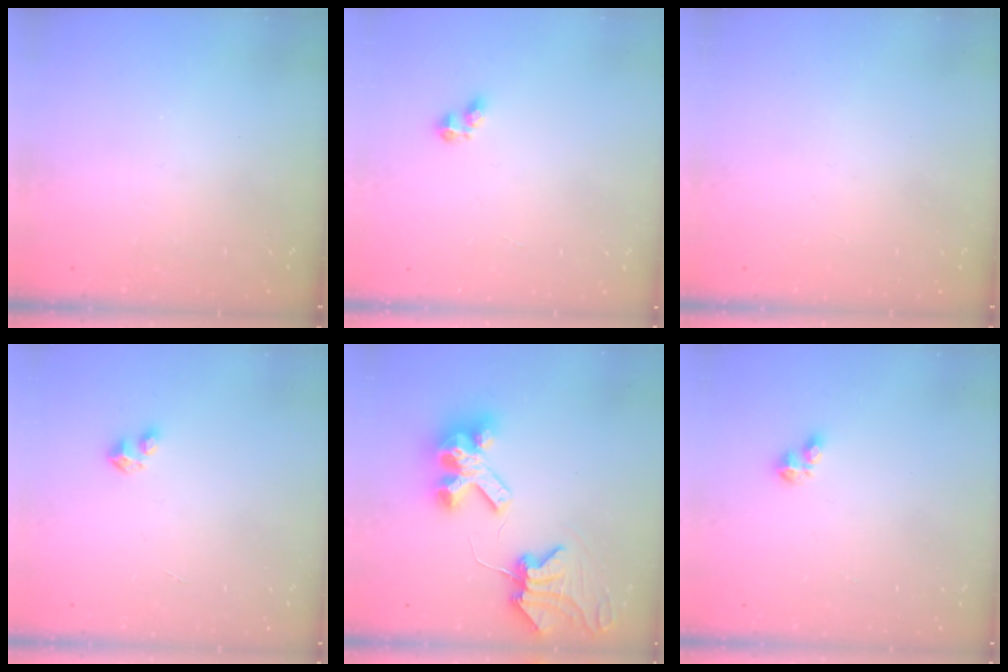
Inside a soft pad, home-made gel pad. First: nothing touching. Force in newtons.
{"total": 2.6, "press": 2.5, "slide": 0.5}
{"total": 0.0}
{"total": 3.0, "press": 2.9, "slide": 0.2}
{"total": 10.2, "press": 10.1, "slide": 1.4}
{"total": 4.0, "press": 3.9, "slide": 0.6}